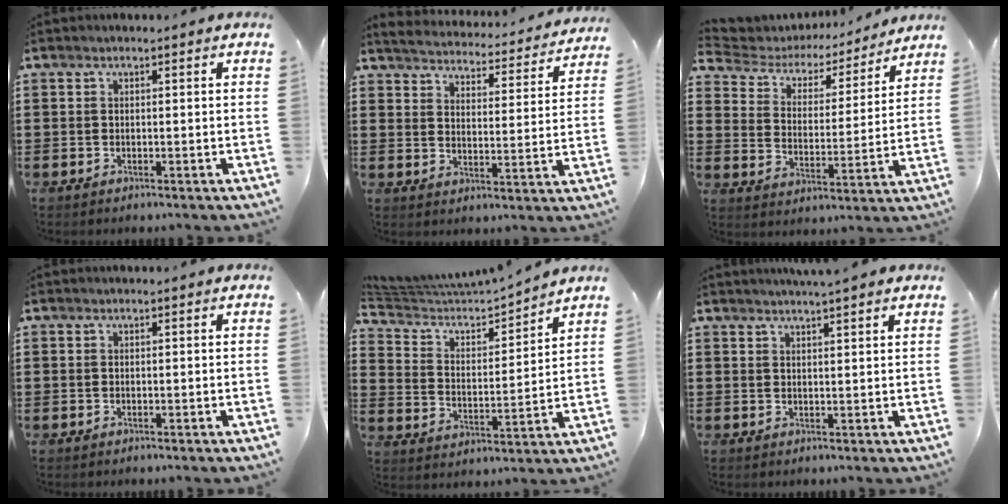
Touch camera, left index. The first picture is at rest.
{"total": 4.0, "force": [4.0, -0.4, 0.1], "torque": [-0.028, -0.038, 0.064]}
{"total": 4.5, "force": [4.1, 1.3, 1.1], "torque": [-0.048, -0.027, 0.063]}
{"total": 0.0}
{"total": 5.2, "force": [4.9, 0.6, 1.5], "torque": [-0.059, -0.040, 0.078]}
{"total": 2.4, "force": [2.3, -0.2, 0.9], "torque": [-0.022, -0.001, 0.043]}